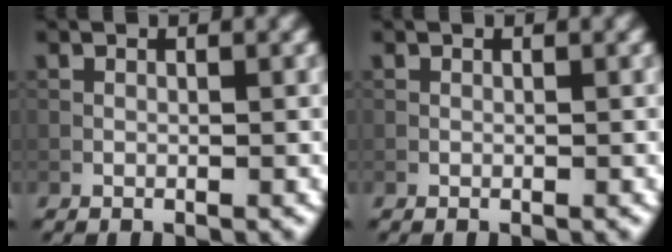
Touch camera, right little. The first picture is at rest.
{"total": 0.0}